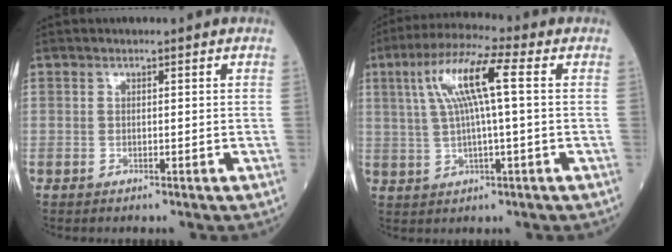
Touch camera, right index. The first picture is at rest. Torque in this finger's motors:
{"motor_torque": [1.43, 0.40, 0.27, 0.19]}